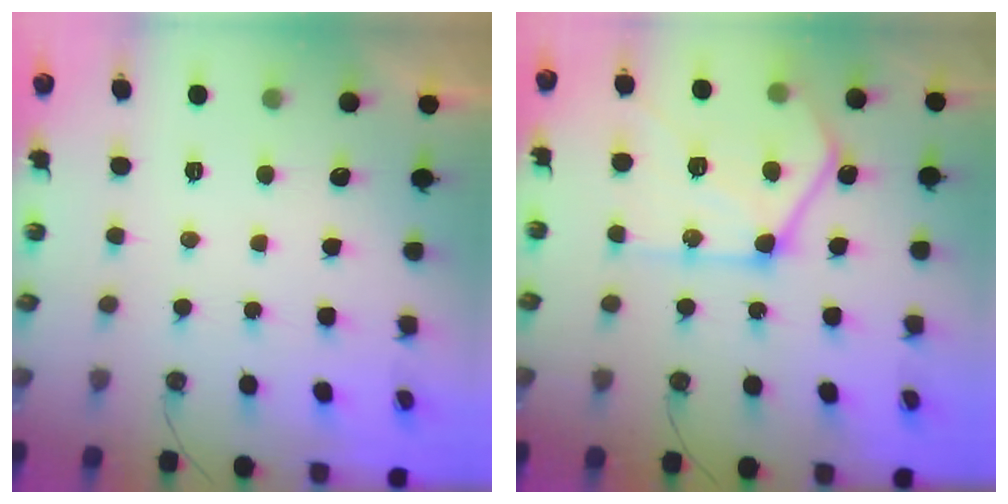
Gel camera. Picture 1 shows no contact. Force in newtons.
{"total": 21.8, "press": 21.6, "slide": 2.2}